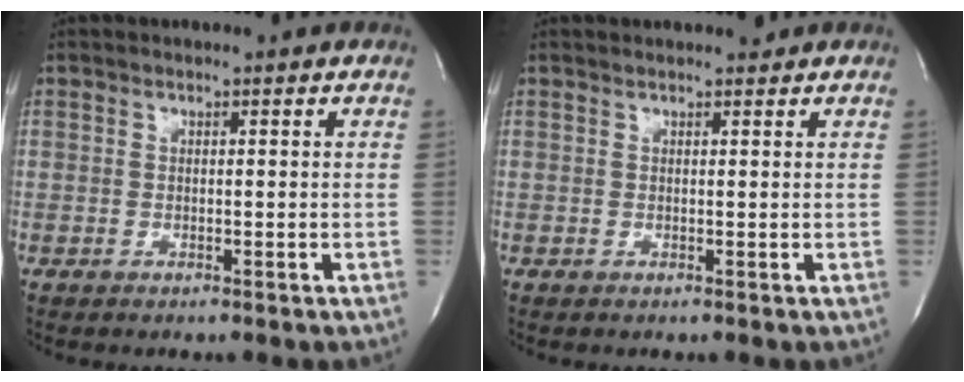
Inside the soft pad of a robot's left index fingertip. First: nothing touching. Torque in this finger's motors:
{"motor_torque": [0.00, 0.00, 0.00, -0.01]}